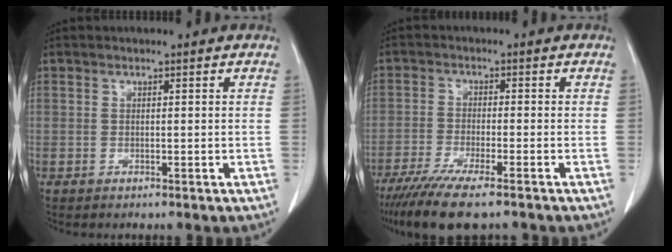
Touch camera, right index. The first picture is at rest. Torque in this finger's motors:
{"motor_torque": [1.16, -0.97, 0.53, 0.15]}